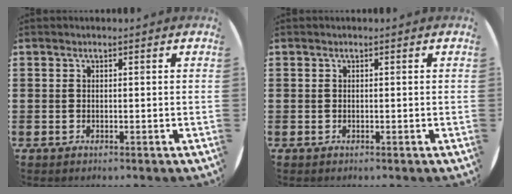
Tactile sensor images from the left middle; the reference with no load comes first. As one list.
[{"total": 0.0}]